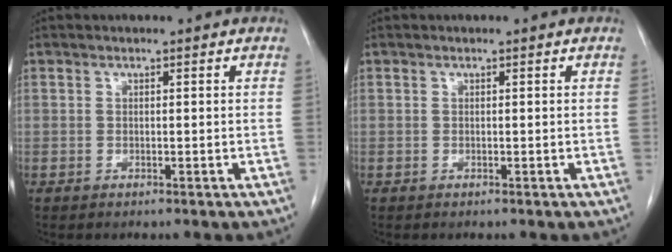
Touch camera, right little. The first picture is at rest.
{"total": 0.0}